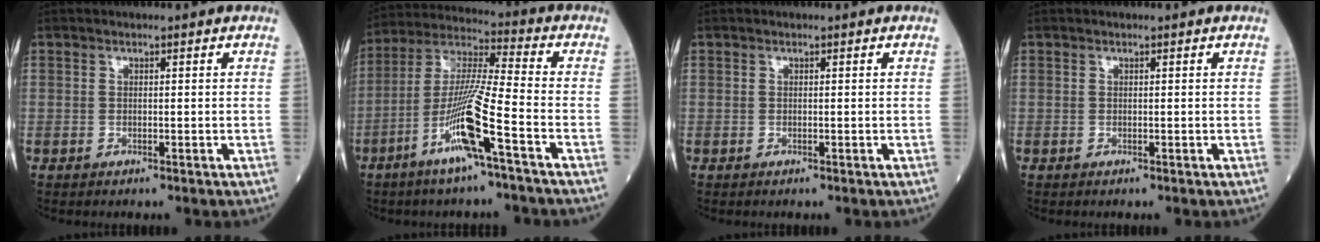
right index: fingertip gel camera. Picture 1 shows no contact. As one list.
[{"total": 12.6, "force": [-5.5, -0.5, 11.3], "torque": [-0.228, -0.004, -0.106]}, {"total": 0.0}, {"total": 0.0}]